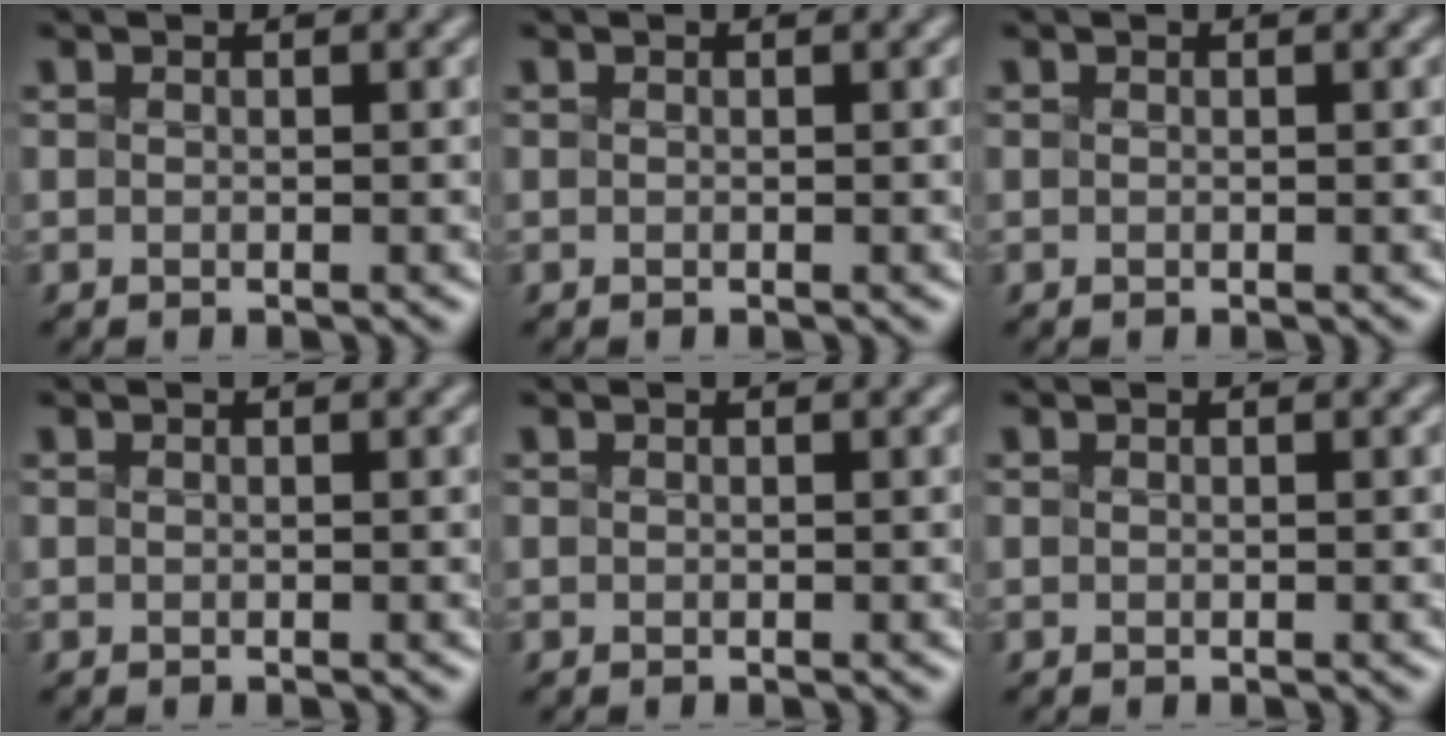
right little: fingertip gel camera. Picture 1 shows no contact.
{"total": 0.0}
{"total": 0.0}
{"total": 0.0}
{"total": 0.0}
{"total": 0.0}